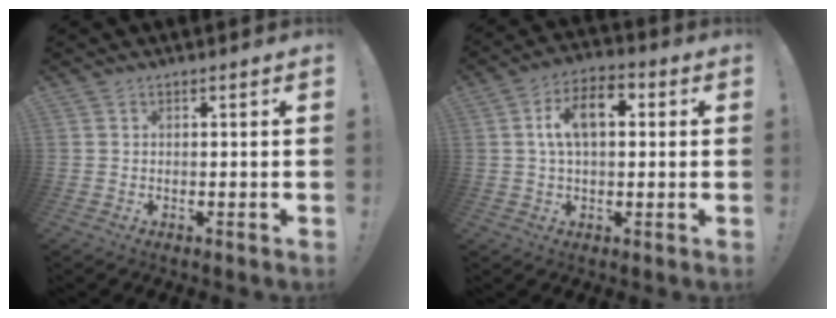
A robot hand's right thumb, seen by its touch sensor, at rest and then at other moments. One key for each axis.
{"total": 11.0, "fx": 2.2, "fy": 6.0, "fz": 9.0, "tx": -0.150, "ty": 0.012, "tz": 0.038}